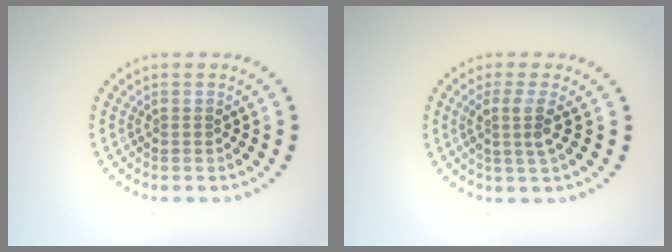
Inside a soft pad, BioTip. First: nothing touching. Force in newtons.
{"total": 2.5, "press": 2.0, "slide": 1.6}